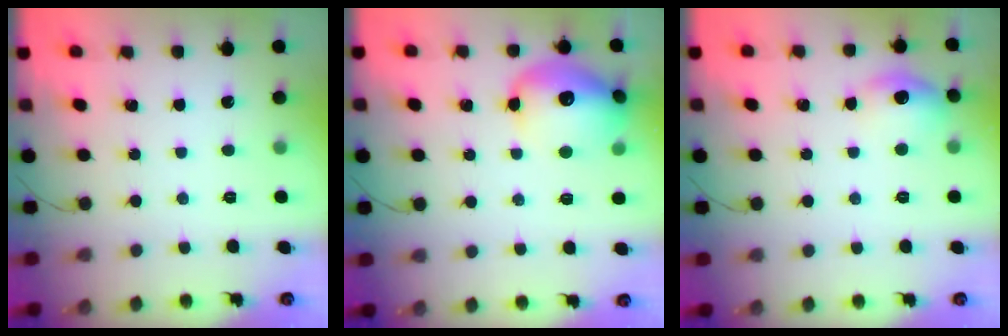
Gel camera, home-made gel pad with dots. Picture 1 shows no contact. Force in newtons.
{"total": 15.6, "press": 15.4, "slide": 2.2}
{"total": 9.6, "press": 9.3, "slide": 2.4}